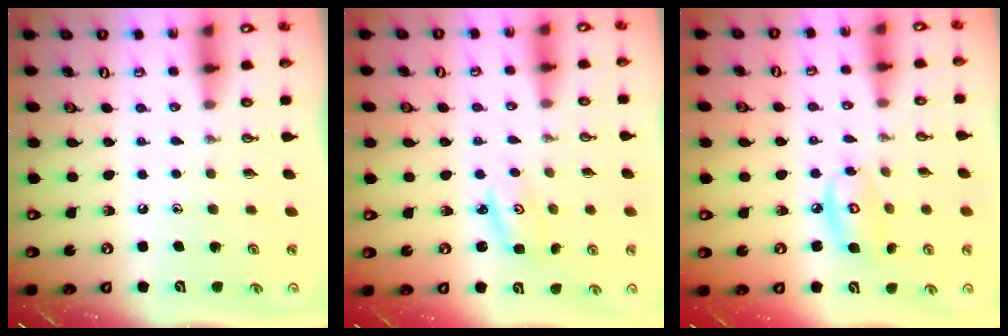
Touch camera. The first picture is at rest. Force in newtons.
{"total": 3.2, "press": 3.2, "slide": 0.1}
{"total": 8.2, "press": 8.2, "slide": 0.6}